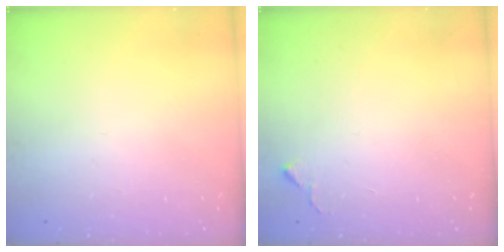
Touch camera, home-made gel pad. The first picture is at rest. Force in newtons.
{"total": 5.1, "press": 5.0, "slide": 0.7}